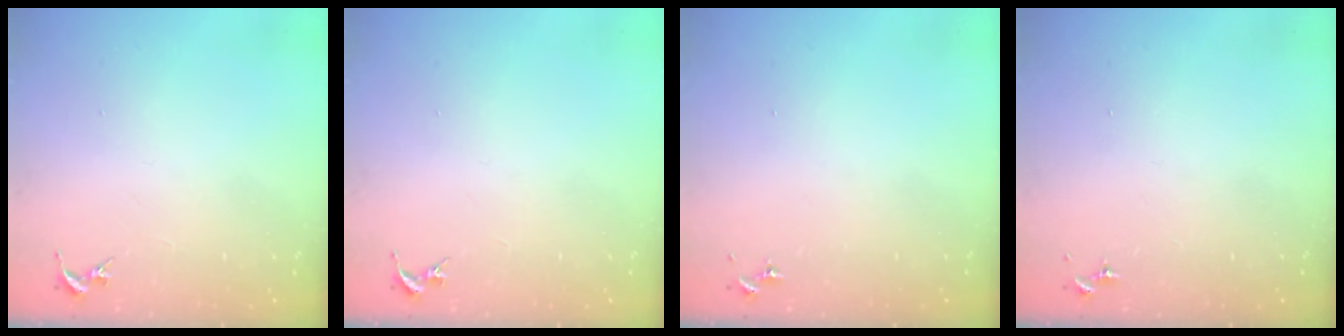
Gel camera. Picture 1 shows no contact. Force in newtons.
{"total": 0.0}
{"total": 0.0}
{"total": 0.0}